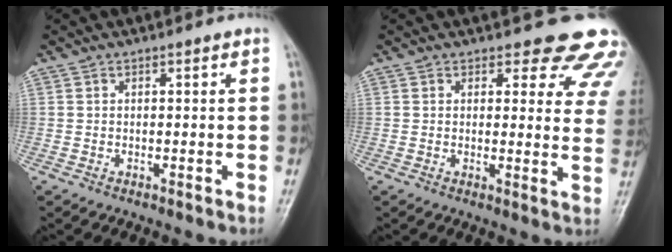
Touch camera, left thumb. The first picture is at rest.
{"total": 12.6, "force": [10.8, 4.9, 4.2], "torque": [0.009, -0.070, 0.093]}